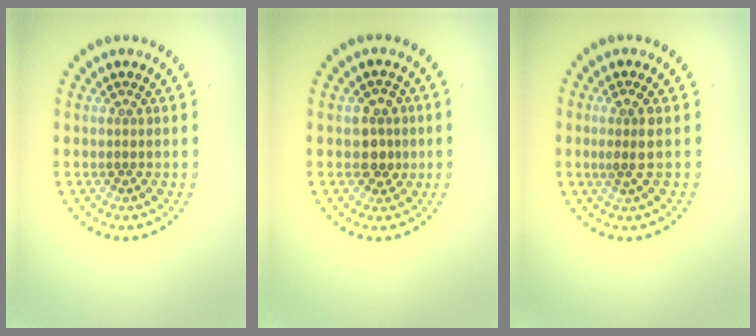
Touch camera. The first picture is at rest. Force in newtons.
{"total": 2.4, "press": 2.3, "slide": 0.8}
{"total": 1.6, "press": 1.3, "slide": 1.0}